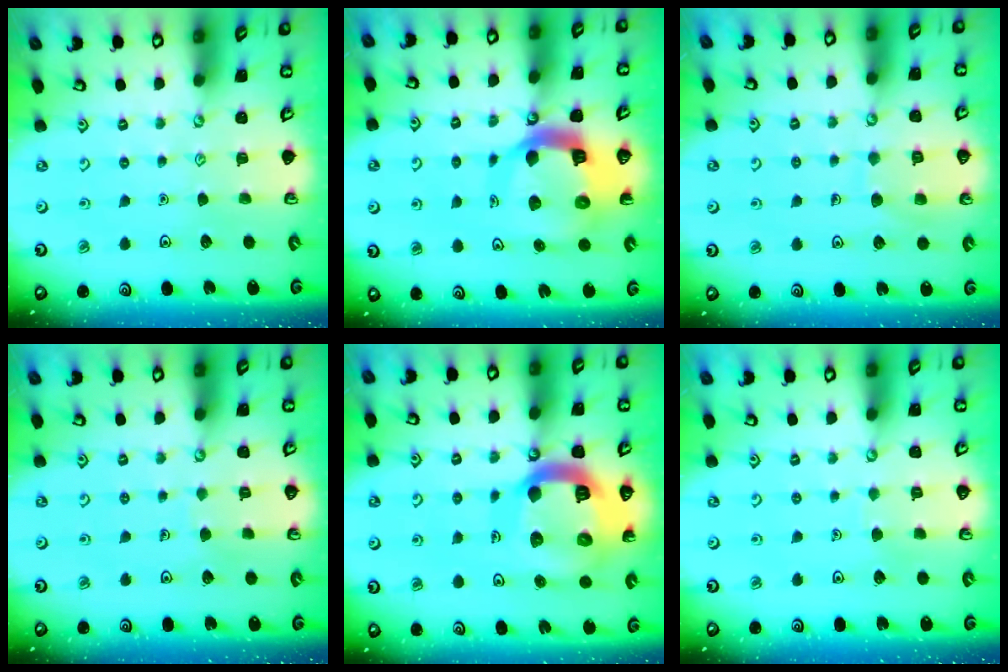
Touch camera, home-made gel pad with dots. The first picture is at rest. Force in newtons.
{"total": 12.9, "press": 12.8, "slide": 1.6}
{"total": 7.7, "press": 7.7, "slide": 0.6}
{"total": 1.8, "press": 1.8, "slide": 0.0}
{"total": 22.0, "press": 21.8, "slide": 2.4}
{"total": 2.3, "press": 2.3, "slide": 0.1}